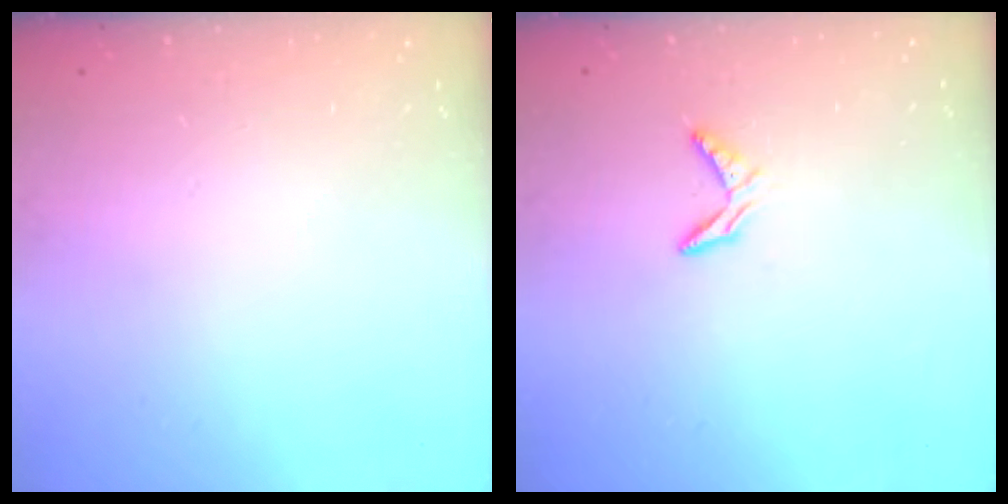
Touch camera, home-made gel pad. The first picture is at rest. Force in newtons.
{"total": 4.0, "press": 4.0, "slide": 0.3}